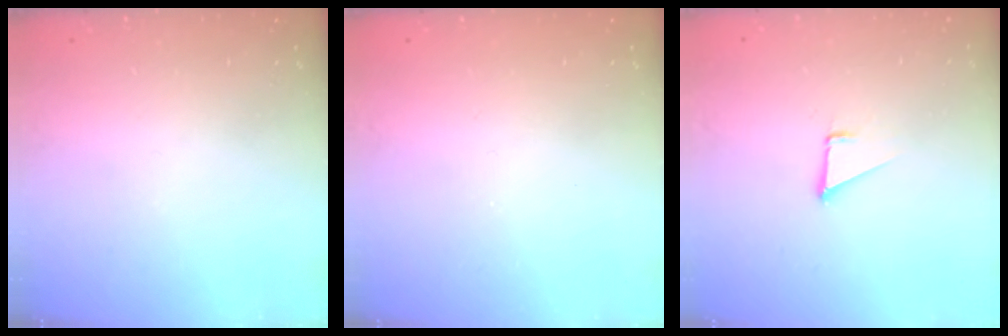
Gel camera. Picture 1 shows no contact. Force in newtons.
{"total": 0.0}
{"total": 1.7, "press": 1.7, "slide": 0.1}